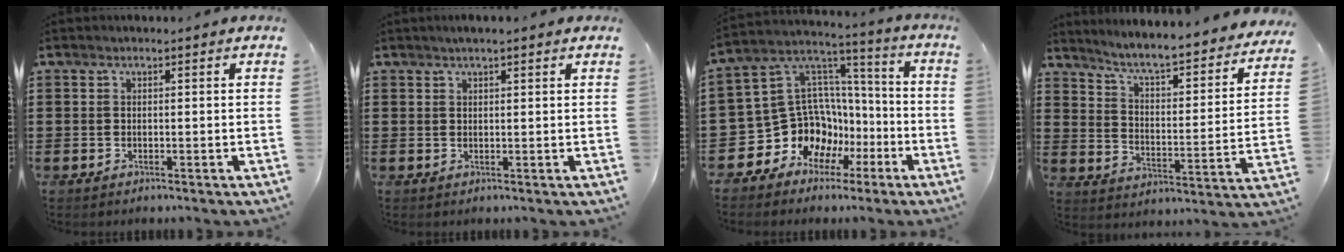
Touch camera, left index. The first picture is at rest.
{"total": 1.4, "force": [0.9, 0.1, 1.0], "torque": [-0.020, 0.002, 0.016]}
{"total": 12.5, "force": [-4.5, 11.1, 3.5], "torque": [-0.123, -0.010, -0.064]}
{"total": 5.2, "force": [4.7, -0.3, 2.3], "torque": [-0.067, -0.044, 0.069]}